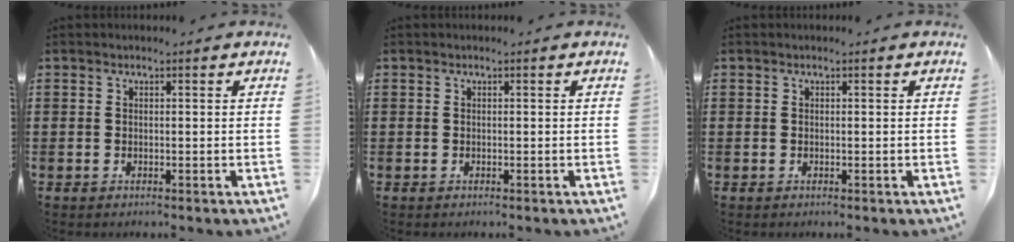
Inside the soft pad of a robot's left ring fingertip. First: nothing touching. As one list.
[{"total": 0.0}, {"total": 0.0}]